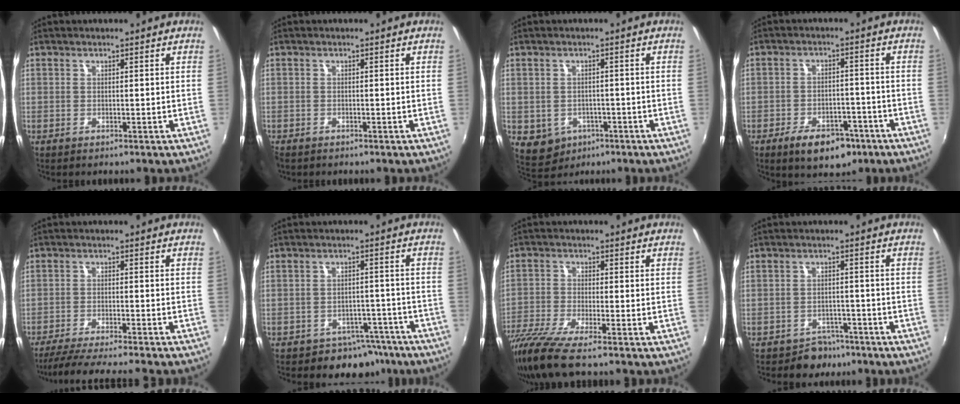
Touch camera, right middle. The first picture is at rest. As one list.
[{"total": 1.1, "force": [-0.9, 0.6, 0.2], "torque": [-0.009, -0.003, -0.018]}, {"total": 6.5, "force": [-2.5, 5.4, 2.5], "torque": [-0.065, -0.008, -0.020]}, {"total": 9.5, "force": [-6.0, 5.0, 5.4], "torque": [-0.111, 0.002, -0.082]}, {"total": 11.5, "force": [-10.3, -0.6, 5.1], "torque": [-0.117, -0.017, -0.167]}, {"total": 7.5, "force": [-5.6, 4.8, 1.3], "torque": [-0.019, 0.030, -0.057]}, {"total": 8.9, "force": [-7.1, 0.3, 5.3], "torque": [-0.126, -0.034, -0.134]}, {"total": 3.2, "force": [-2.3, 2.0, 1.0], "torque": [-0.027, -0.001, -0.030]}]